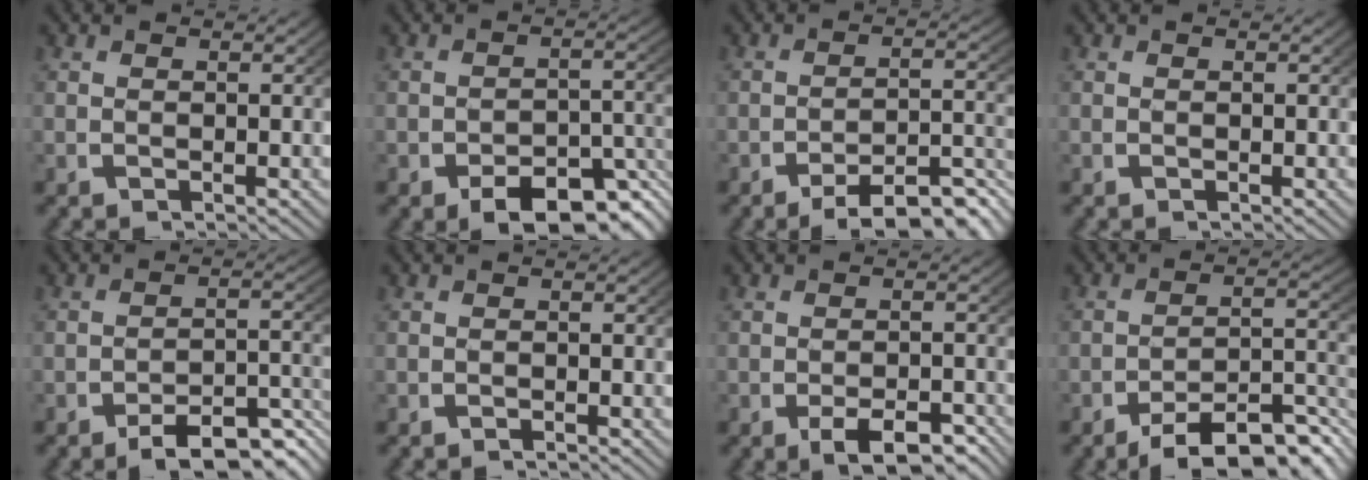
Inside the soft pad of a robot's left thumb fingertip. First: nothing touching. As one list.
[{"total": 6.7, "force": [-4.3, 3.1, 4.2], "torque": [-0.053, -0.019, -0.059]}, {"total": 7.5, "force": [-5.2, 2.8, 4.7], "torque": [-0.055, -0.008, -0.076]}, {"total": 0.0}, {"total": 6.8, "force": [-4.8, 2.5, 4.1], "torque": [-0.047, -0.008, -0.072]}, {"total": 0.5, "force": [-0.5, 0.0, 0.1], "torque": [0.002, 0.002, -0.013]}, {"total": 4.3, "force": [-2.7, 1.9, 2.8], "torque": [-0.035, -0.012, -0.037]}, {"total": 8.9, "force": [-5.9, 3.6, 5.7], "torque": [-0.068, -0.012, -0.081]}]